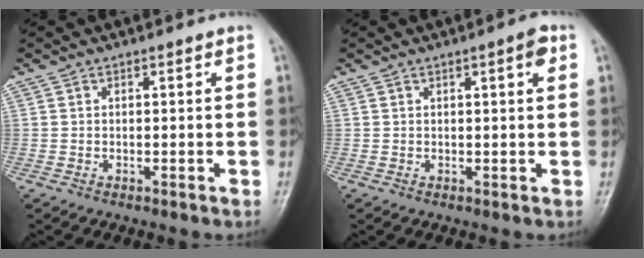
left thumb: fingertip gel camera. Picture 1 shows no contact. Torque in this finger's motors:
{"motor_torque": [-0.06, 0.03, 0.06, 0.37, 0.10]}